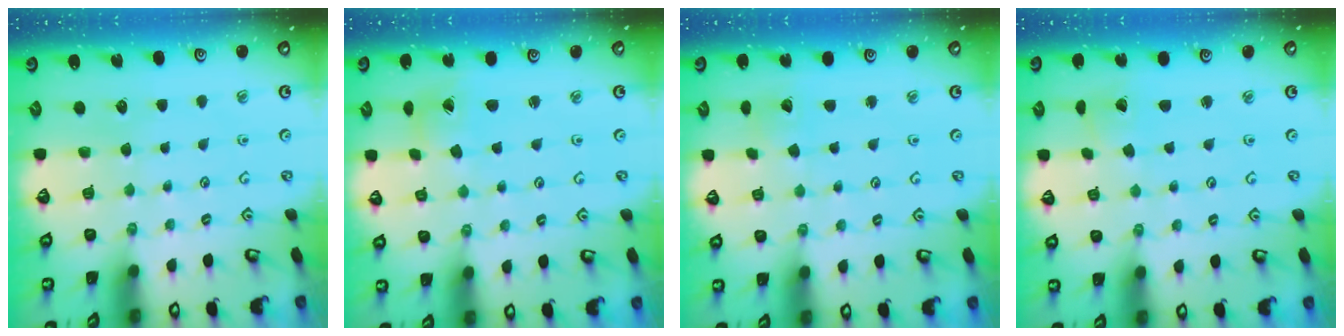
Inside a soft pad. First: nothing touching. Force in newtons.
{"total": 1.7, "press": 1.6, "slide": 0.2}
{"total": 2.9, "press": 2.9, "slide": 0.3}
{"total": 2.0, "press": 2.0, "slide": 0.3}